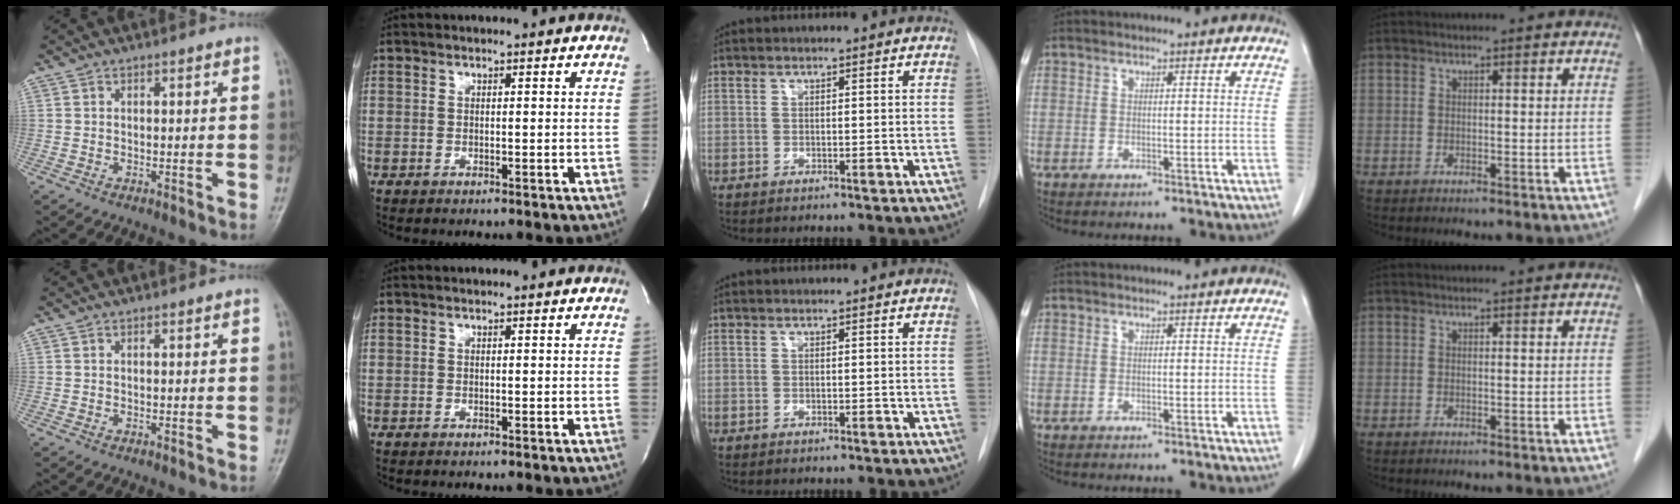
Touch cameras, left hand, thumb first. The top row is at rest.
{}